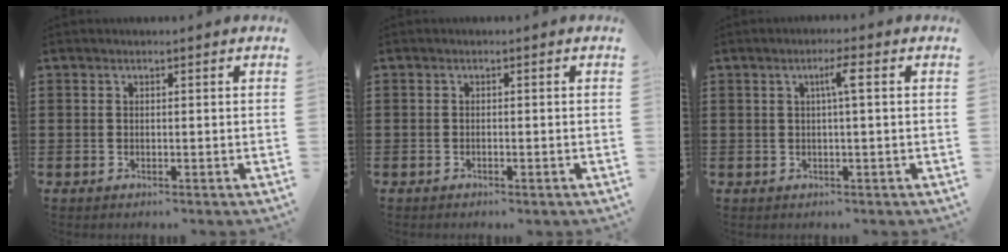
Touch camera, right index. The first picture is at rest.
{"total": 0.5, "force": [-0.5, 0.1, 0.2], "torque": [-0.006, -0.003, -0.009]}
{"total": 2.9, "force": [0.5, 0.0, 2.8], "torque": [-0.047, 0.000, 0.003]}